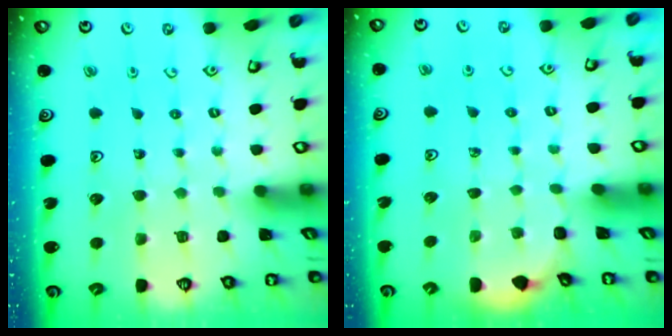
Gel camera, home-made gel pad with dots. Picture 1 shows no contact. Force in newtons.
{"total": 1.8, "press": 1.7, "slide": 0.0}